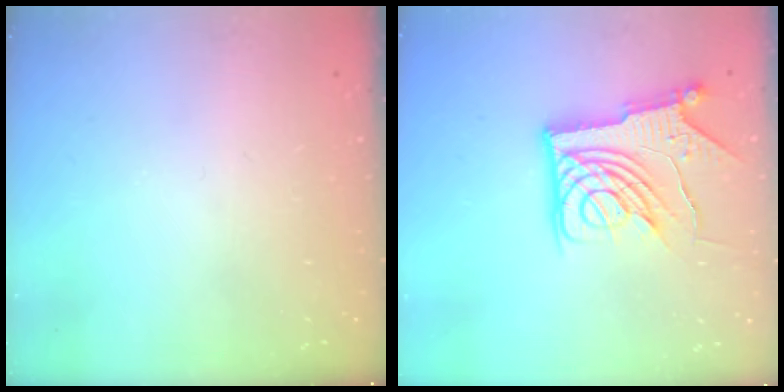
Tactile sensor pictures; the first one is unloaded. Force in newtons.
{"total": 13.0, "press": 12.9, "slide": 1.7}